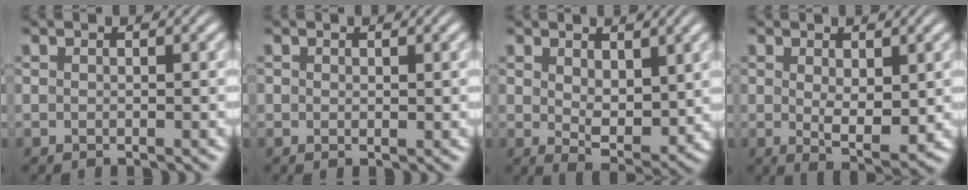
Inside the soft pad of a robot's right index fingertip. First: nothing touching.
{"total": 0.6, "force": [0.3, 0.4, 0.3], "torque": [-0.003, -0.008, 0.009]}
{"total": 3.7, "force": [1.0, 1.7, 3.1], "torque": [-0.048, -0.030, 0.027]}
{"total": 3.6, "force": [-0.1, 1.3, 3.4], "torque": [-0.055, -0.028, 0.010]}